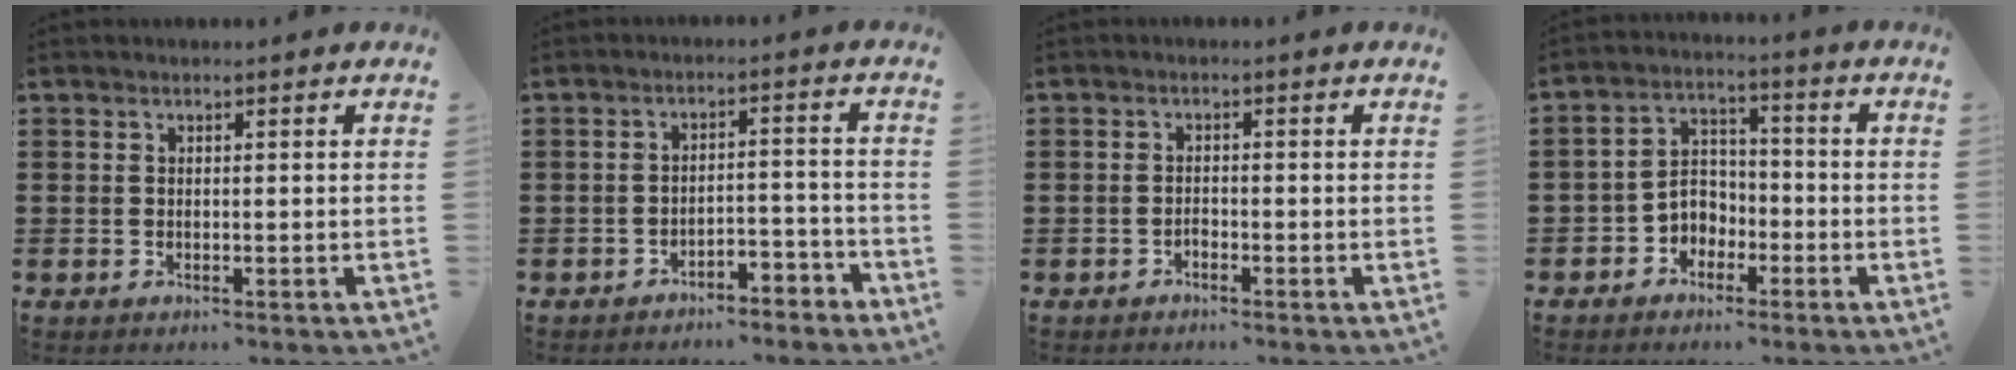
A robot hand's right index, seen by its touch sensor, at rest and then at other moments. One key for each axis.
{"total": 3.6, "fx": -3.5, "fy": 0.6, "fz": 0.7, "tx": -0.015, "ty": 0.010, "tz": -0.072}
{"total": 0.9, "fx": -0.7, "fy": 0.3, "fz": 0.3, "tx": -0.008, "ty": -0.002, "tz": -0.015}
{"total": 4.1, "fx": -2.6, "fy": 2.9, "fz": 1.0, "tx": -0.031, "ty": 0.006, "tz": -0.056}